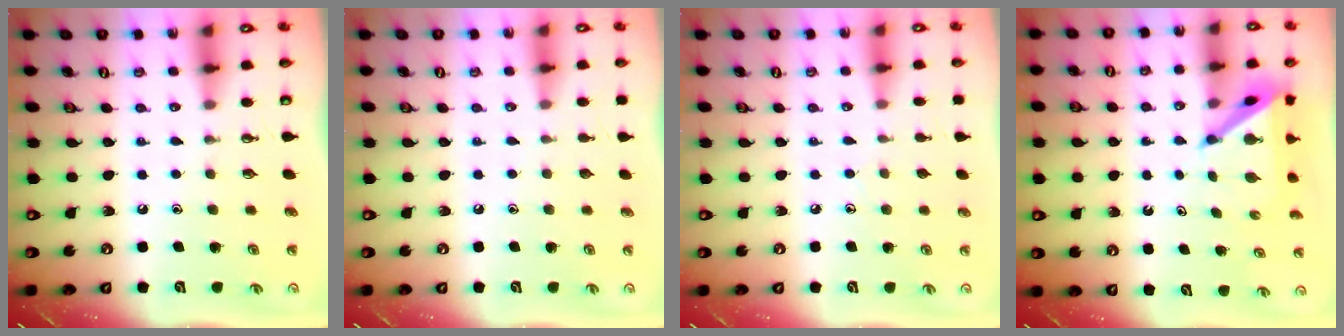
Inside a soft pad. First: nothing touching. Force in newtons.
{"total": 0.0}
{"total": 3.6, "press": 3.5, "slide": 0.4}
{"total": 5.1, "press": 5.0, "slide": 0.4}